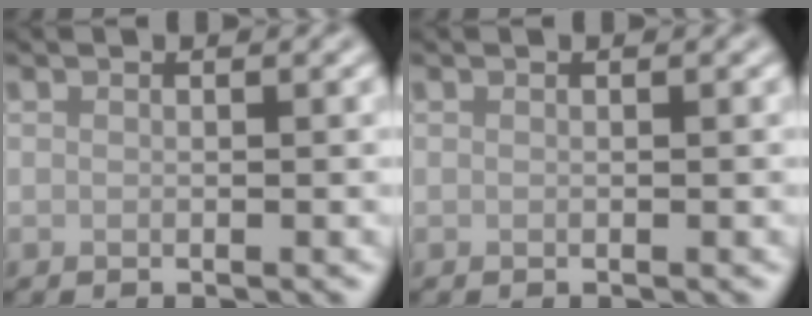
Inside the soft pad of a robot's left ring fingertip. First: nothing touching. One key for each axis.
{"total": 0.0}